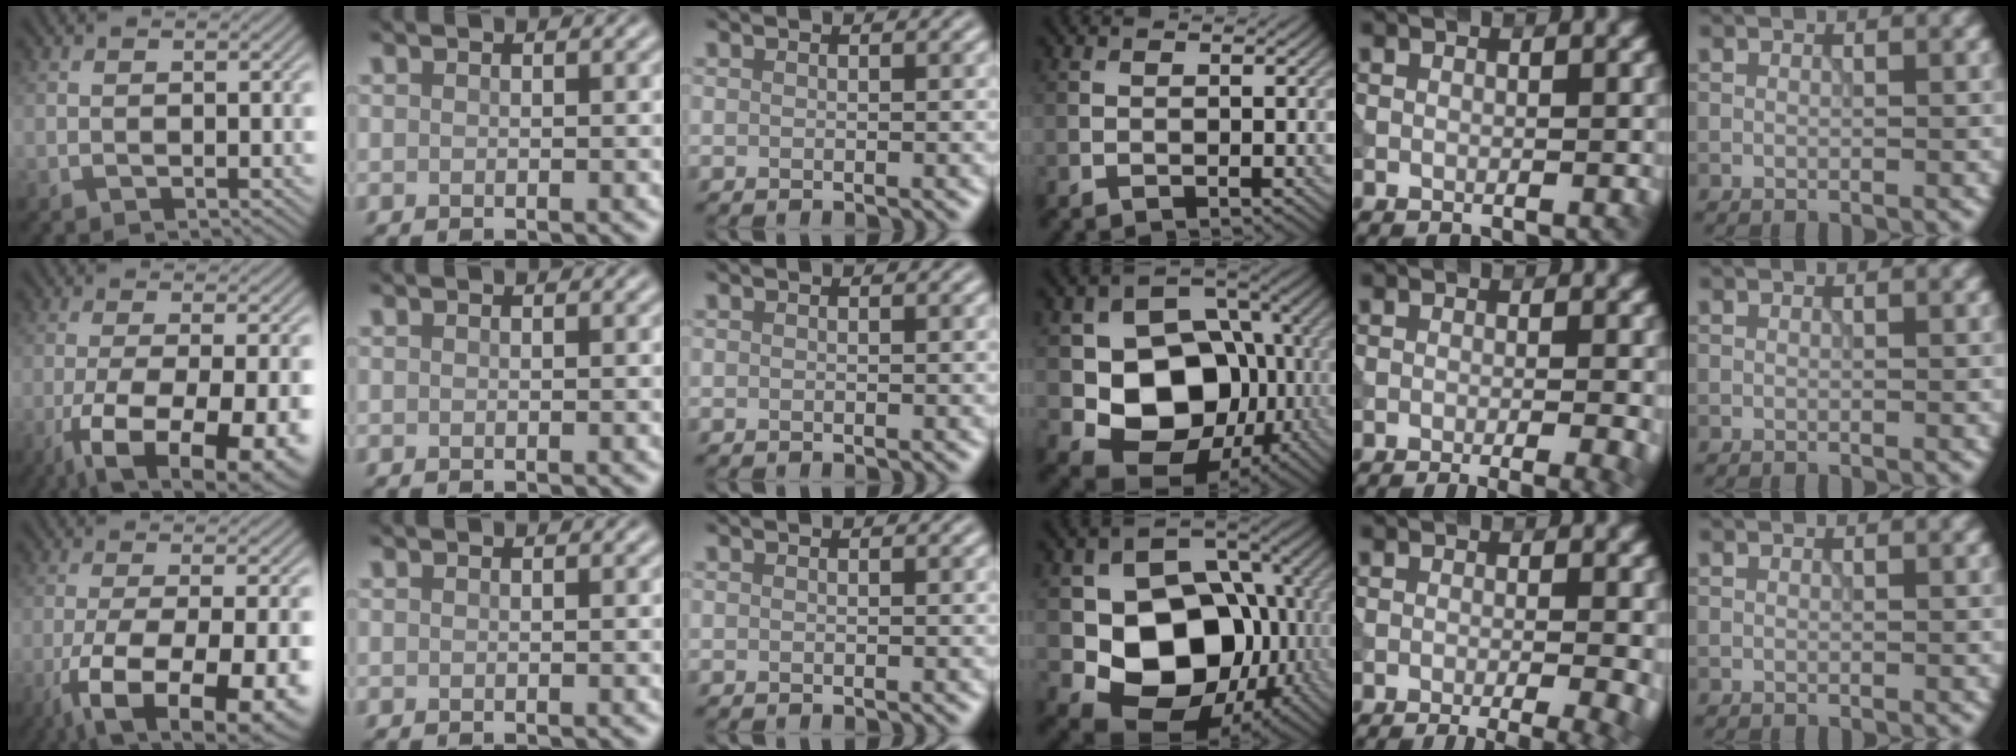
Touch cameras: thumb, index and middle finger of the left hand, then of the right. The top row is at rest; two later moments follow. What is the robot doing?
{"motion": "extract", "object": "tissue"}